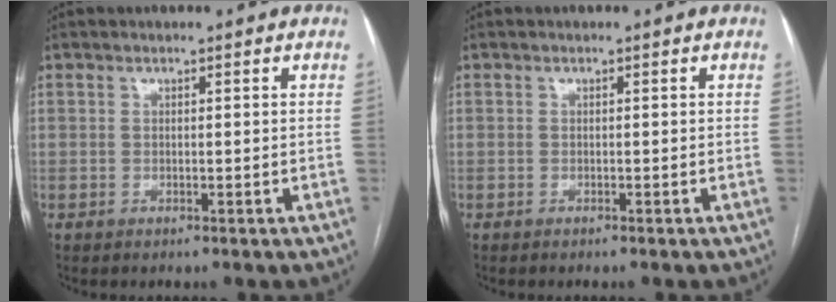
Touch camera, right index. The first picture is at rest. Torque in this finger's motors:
{"motor_torque": [0.00, -0.07, -0.02, 0.01]}